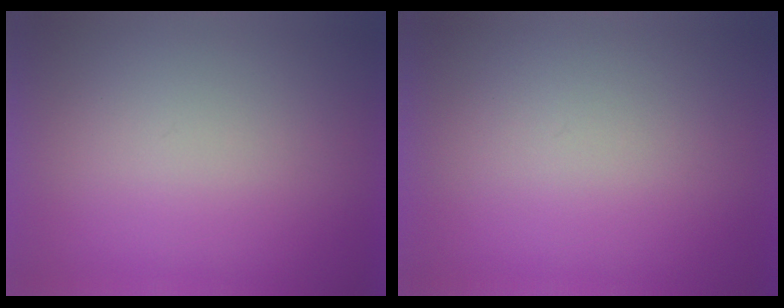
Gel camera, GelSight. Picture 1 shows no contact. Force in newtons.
{"total": 1.1}